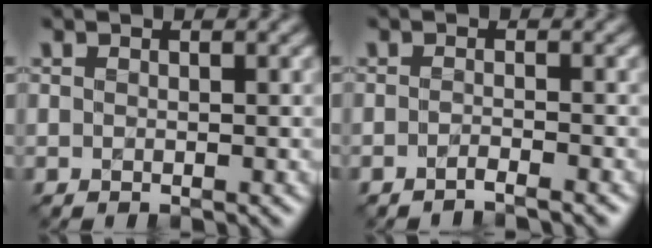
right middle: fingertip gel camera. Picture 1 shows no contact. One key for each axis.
{"total": 1.5, "fx": -1.2, "fy": 0.2, "fz": 0.9, "tx": -0.008, "ty": -0.004, "tz": -0.027}